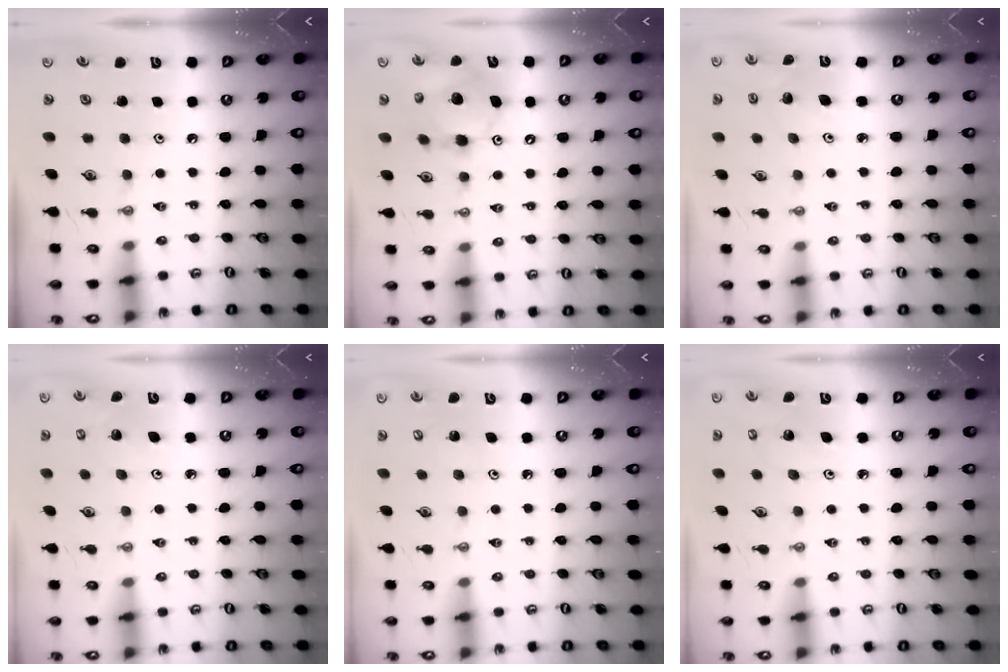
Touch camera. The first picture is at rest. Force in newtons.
{"total": 12.2, "press": 11.9, "slide": 2.4}
{"total": 3.5, "press": 3.2, "slide": 1.4}
{"total": 4.0, "press": 3.9, "slide": 0.8}
{"total": 3.3, "press": 3.3, "slide": 0.3}
{"total": 3.4, "press": 3.4, "slide": 0.2}